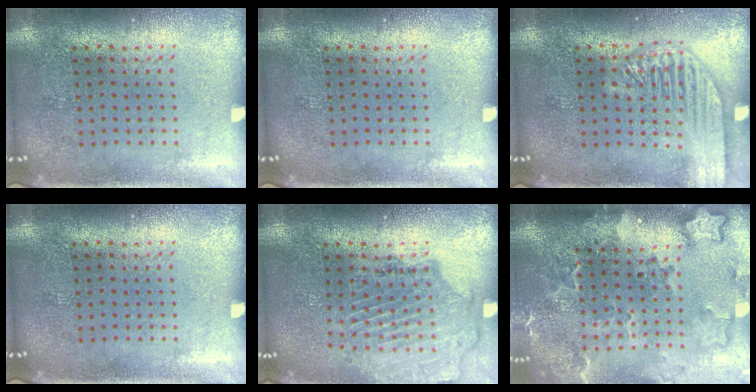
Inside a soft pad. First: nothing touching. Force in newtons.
{"total": 0.0}
{"total": 2.4, "press": 2.4, "slide": 0.3}
{"total": 0.0}
{"total": 1.6, "press": 1.5, "slide": 0.3}
{"total": 2.9, "press": 2.2, "slide": 1.8}